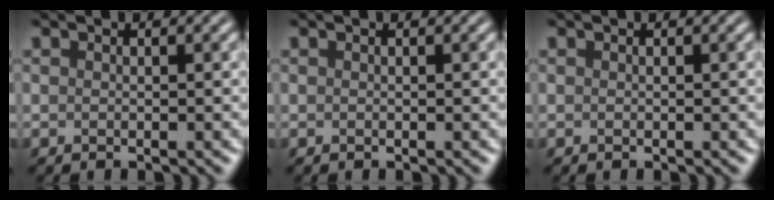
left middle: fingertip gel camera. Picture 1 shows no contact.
{"total": 0.0}
{"total": 0.0}